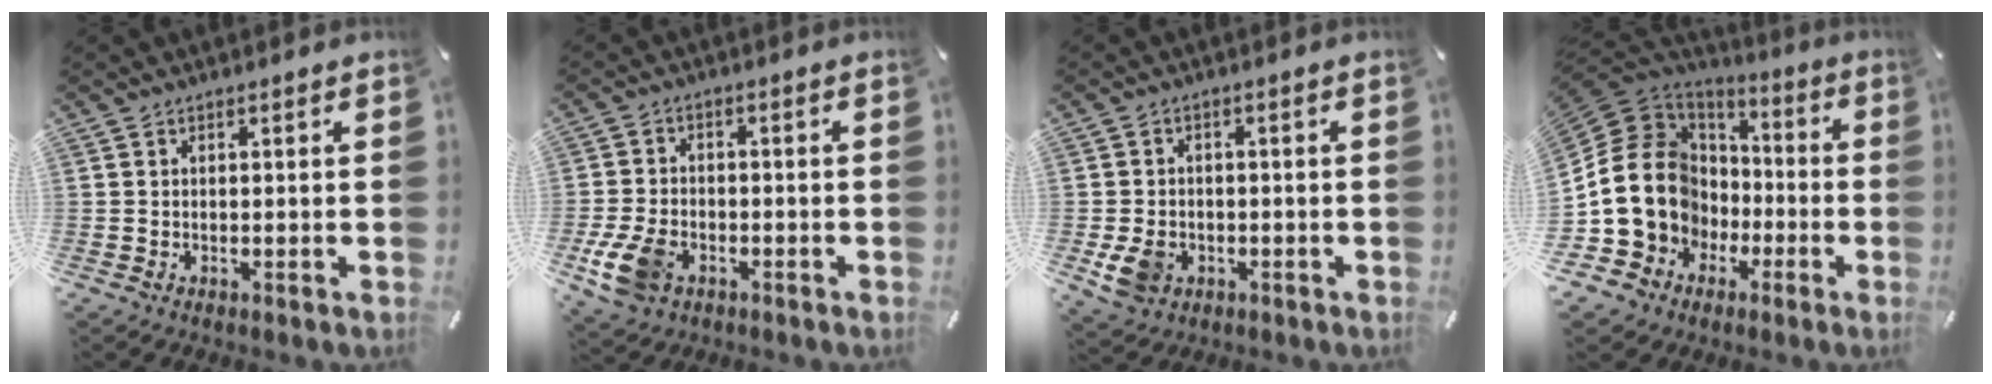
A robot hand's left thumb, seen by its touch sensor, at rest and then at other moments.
{"total": 8.6, "force": [-3.5, 5.9, 5.3], "torque": [-0.125, 0.006, -0.063]}
{"total": 6.3, "force": [-1.8, 5.1, 3.4], "torque": [-0.073, 0.002, -0.032]}
{"total": 18.3, "force": [-1.8, 16.6, 7.6], "torque": [-0.170, -0.007, -0.008]}